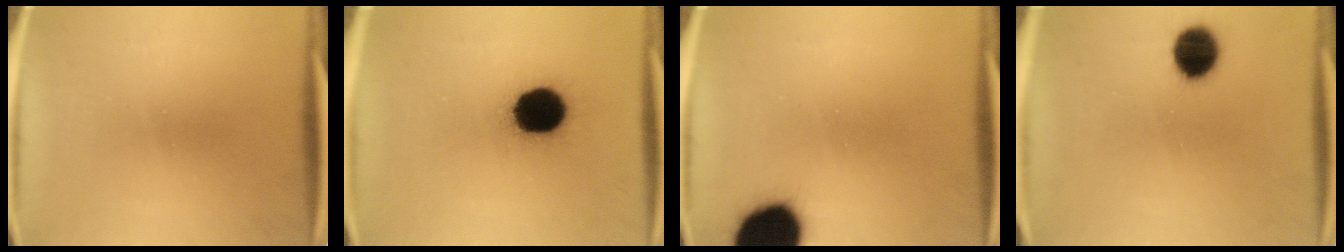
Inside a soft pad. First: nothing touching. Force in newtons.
{"total": 16.2}
{"total": 20.1}
{"total": 9.3}